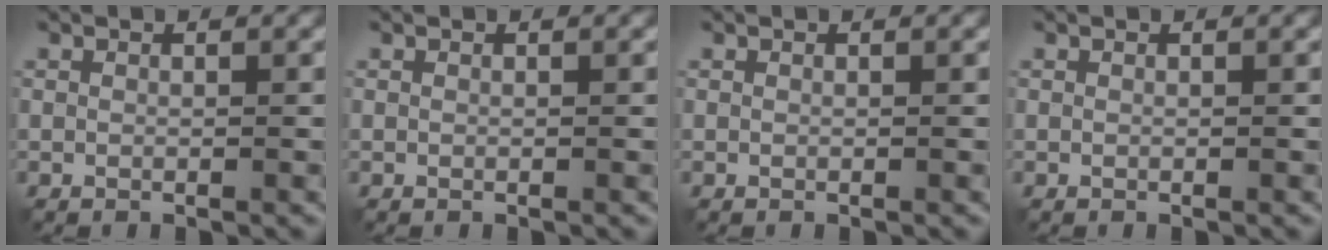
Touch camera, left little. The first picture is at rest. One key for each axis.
{"total": 0.0}
{"total": 0.0}
{"total": 0.0}